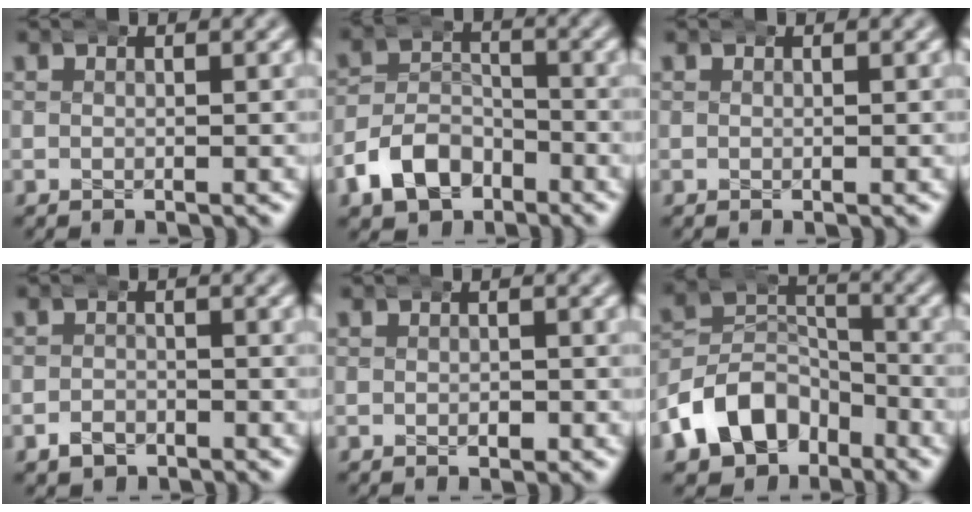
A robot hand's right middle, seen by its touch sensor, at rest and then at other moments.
{"total": 5.1, "force": [-3.3, 3.6, 1.6], "torque": [-0.026, -0.004, -0.060]}
{"total": 0.0}
{"total": 1.7, "force": [-1.4, 1.0, -0.1], "torque": [0.001, -0.004, -0.023]}
{"total": 0.6, "force": [0.0, 0.5, 0.4], "torque": [-0.005, -0.001, 0.000]}
{"total": 6.8, "force": [-3.5, 5.2, 2.5], "torque": [-0.041, -0.010, -0.062]}